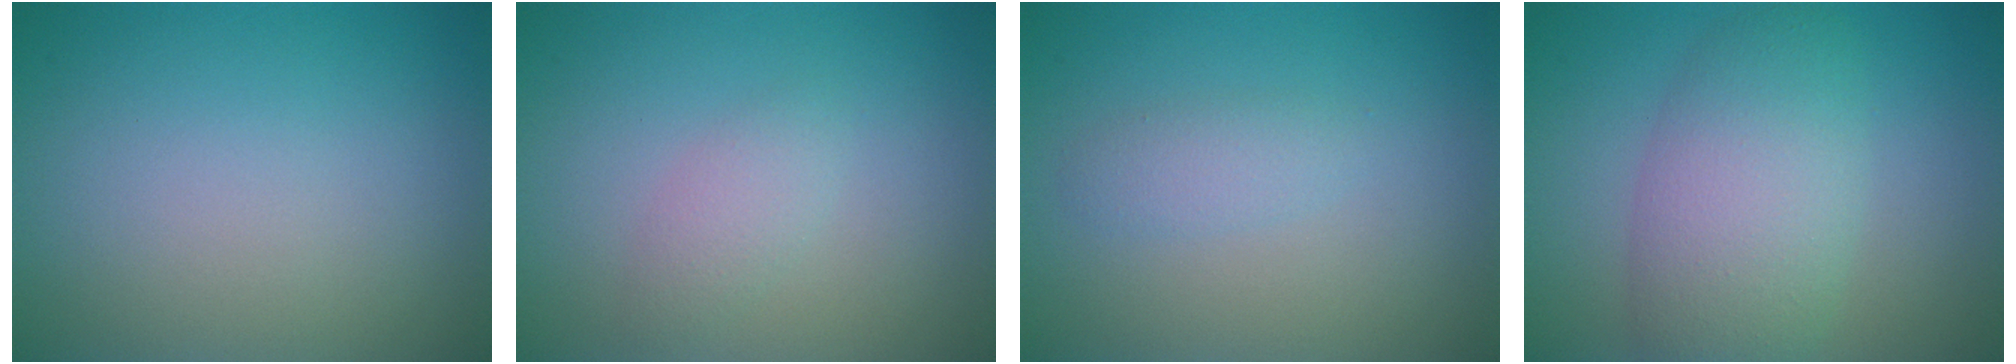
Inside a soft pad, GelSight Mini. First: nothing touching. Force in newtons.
{"total": 1.5, "press": 1.5, "slide": 0.0}
{"total": 1.3, "press": 1.3, "slide": 0.0}
{"total": 6.3, "press": 6.3, "slide": 0.3}